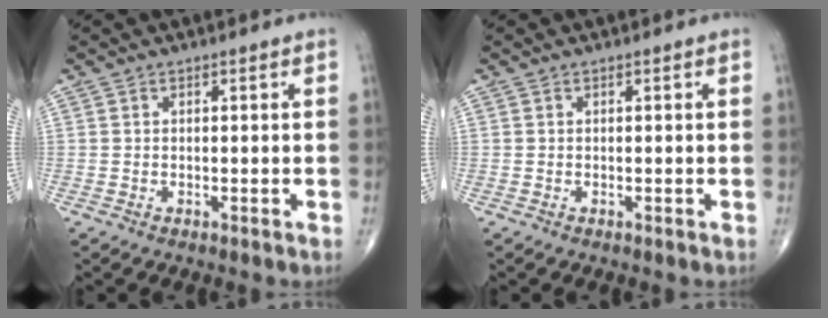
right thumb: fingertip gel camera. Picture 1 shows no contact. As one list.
[{"total": 0.0}]